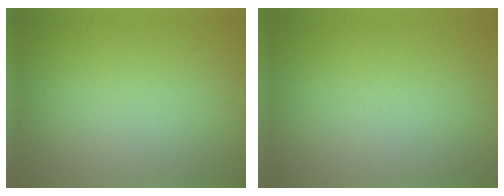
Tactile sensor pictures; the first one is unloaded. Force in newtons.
{"total": 0.0}